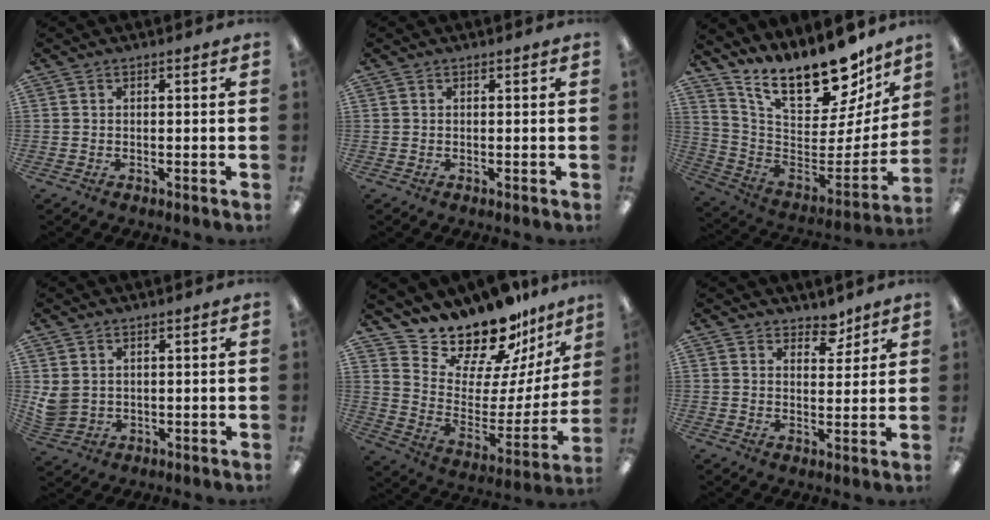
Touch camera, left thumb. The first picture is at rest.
{"total": 0.0}
{"total": 20.4, "force": [15.6, 7.4, 10.8], "torque": [-0.160, -0.125, 0.268]}
{"total": 4.1, "force": [1.9, 3.2, 1.6], "torque": [-0.035, -0.005, 0.040]}
{"total": 18.9, "force": [17.9, 4.7, 3.7], "torque": [-0.069, -0.163, 0.311]}
{"total": 5.1, "force": [4.3, 2.5, 1.1], "torque": [-0.001, -0.028, 0.075]}